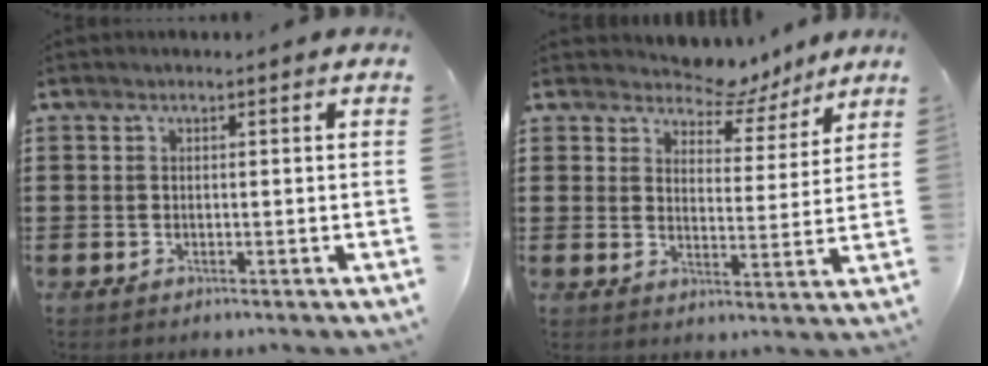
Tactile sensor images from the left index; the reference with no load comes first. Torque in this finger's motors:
{"motor_torque": [-0.46, -0.81, -0.27, -0.08]}